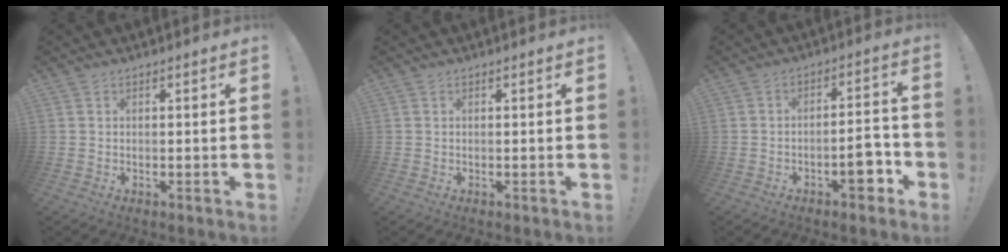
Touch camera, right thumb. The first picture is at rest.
{"total": 0.0}
{"total": 8.7, "force": [-4.1, 3.4, 6.9], "torque": [-0.075, 0.017, -0.070]}